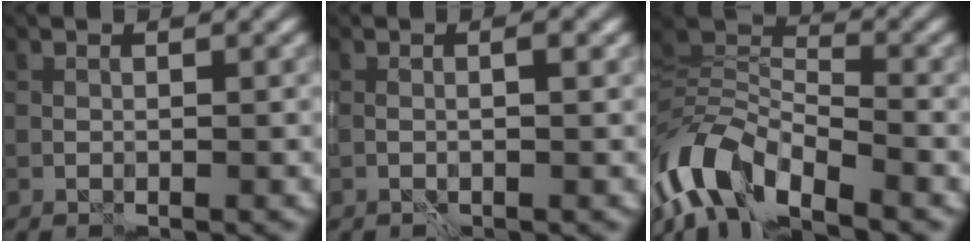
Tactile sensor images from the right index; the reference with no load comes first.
{"total": 1.5, "force": [0.3, 0.6, 1.3], "torque": [0.004, -0.001, -0.009]}
{"total": 8.6, "force": [-5.2, 3.9, 5.7], "torque": [-0.101, 0.001, -0.110]}